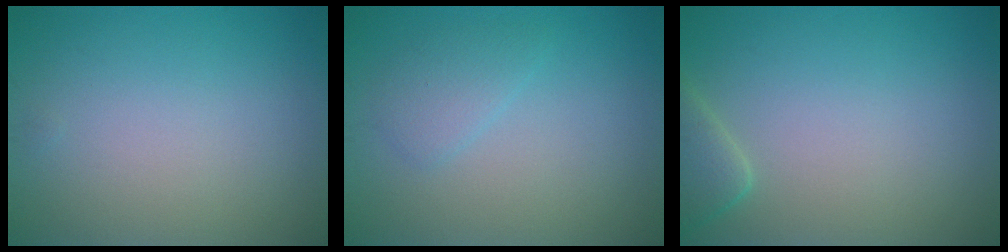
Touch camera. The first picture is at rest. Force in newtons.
{"total": 1.8, "press": 1.8, "slide": 0.1}
{"total": 2.3, "press": 2.2, "slide": 0.4}